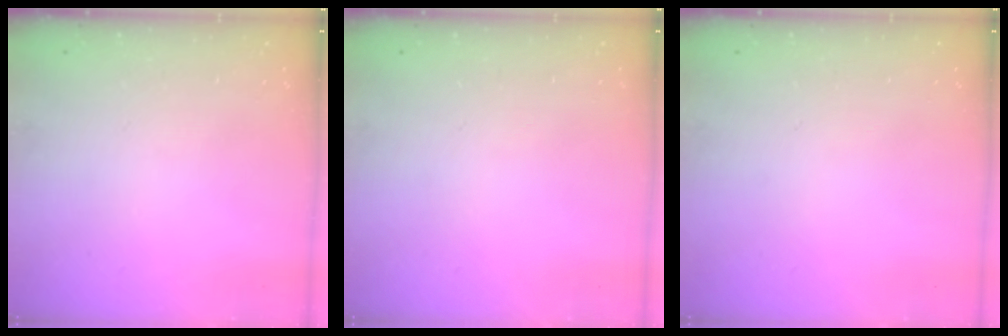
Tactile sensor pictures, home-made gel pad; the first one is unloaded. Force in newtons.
{"total": 0.0}
{"total": 0.0}